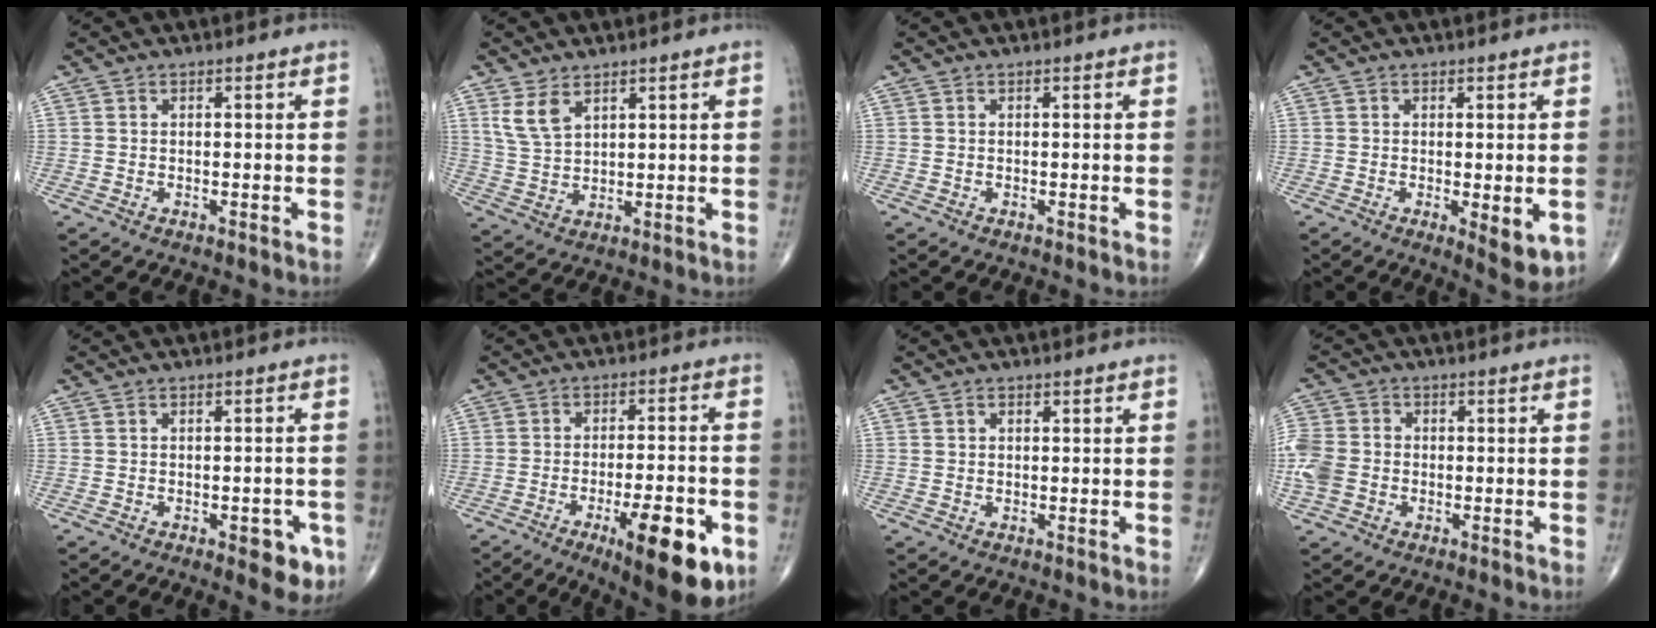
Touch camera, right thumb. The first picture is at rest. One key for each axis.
{"total": 5.5, "fx": 3.2, "fy": 2.7, "fz": 3.5, "tx": -0.067, "ty": -0.014, "tz": 0.075}
{"total": 0.0}
{"total": 5.9, "fx": -1.5, "fy": 2.0, "fz": 5.4, "tx": -0.069, "ty": -0.016, "tz": -0.015}
{"total": 5.8, "fx": -2.4, "fy": 2.6, "fz": 4.6, "tx": -0.033, "ty": 0.005, "tz": -0.024}
{"total": 16.3, "fx": -6.8, "fy": 4.9, "fz": 13.9, "tx": -0.168, "ty": 0.016, "tz": -0.086}
{"total": 0.9, "fx": 0.5, "fy": 0.7, "fz": 0.4, "tx": -0.001, "ty": -0.001, "tz": 0.008}
{"total": 7.6, "fx": -1.5, "fy": 6.2, "fz": 4.2, "tx": -0.096, "ty": 0.011, "tz": -0.033}